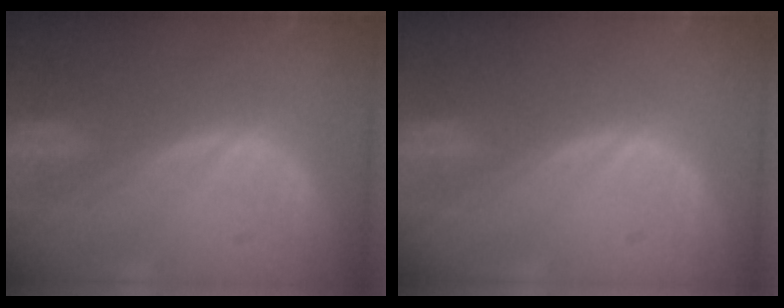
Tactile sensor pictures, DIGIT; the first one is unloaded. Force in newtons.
{"total": 0.0}